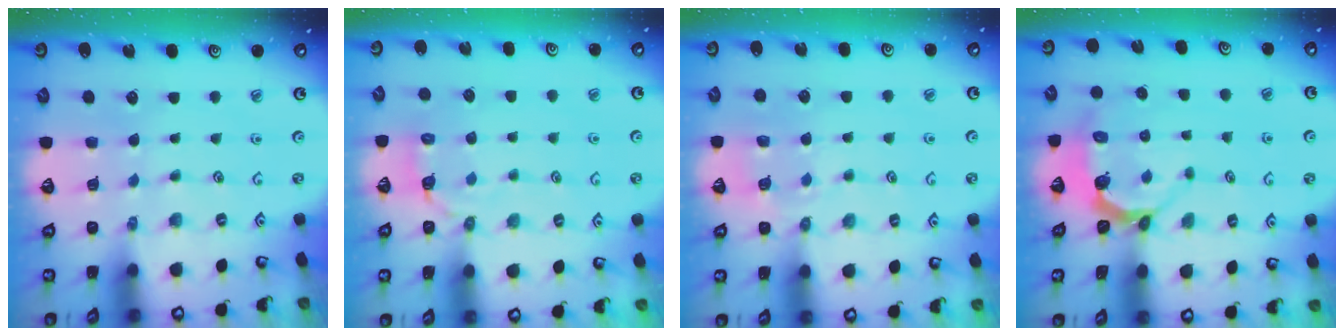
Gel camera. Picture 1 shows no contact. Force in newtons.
{"total": 3.0, "press": 1.6, "slide": 2.5}
{"total": 4.9, "press": 4.8, "slide": 1.1}
{"total": 4.7, "press": 3.7, "slide": 2.8}